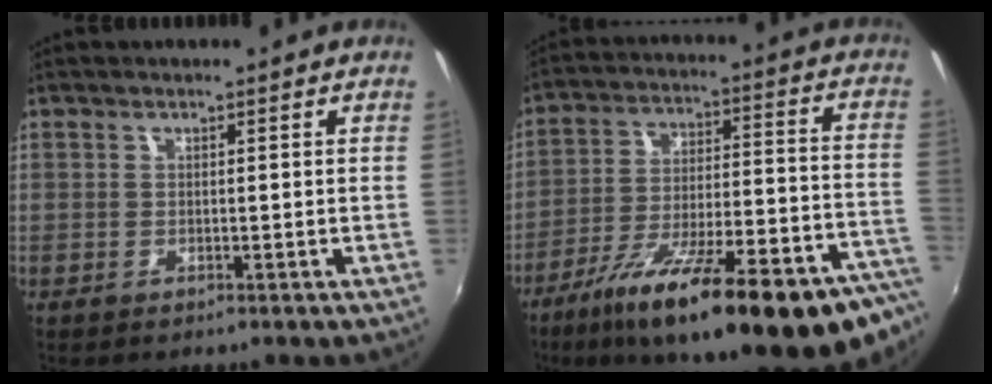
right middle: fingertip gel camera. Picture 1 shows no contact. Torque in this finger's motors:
{"motor_torque": [1.23, -0.91, 0.52, 0.21]}